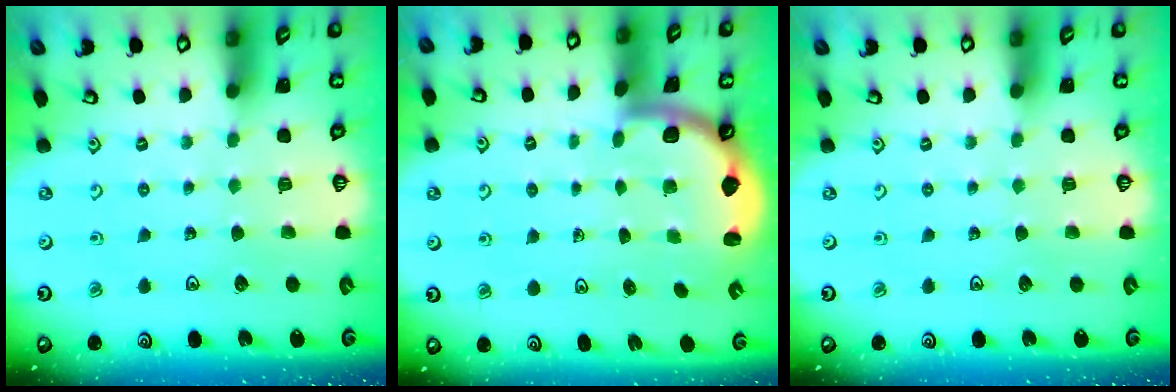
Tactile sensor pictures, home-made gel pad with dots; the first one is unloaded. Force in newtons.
{"total": 1.6, "press": 1.6, "slide": 0.1}
{"total": 0.0}